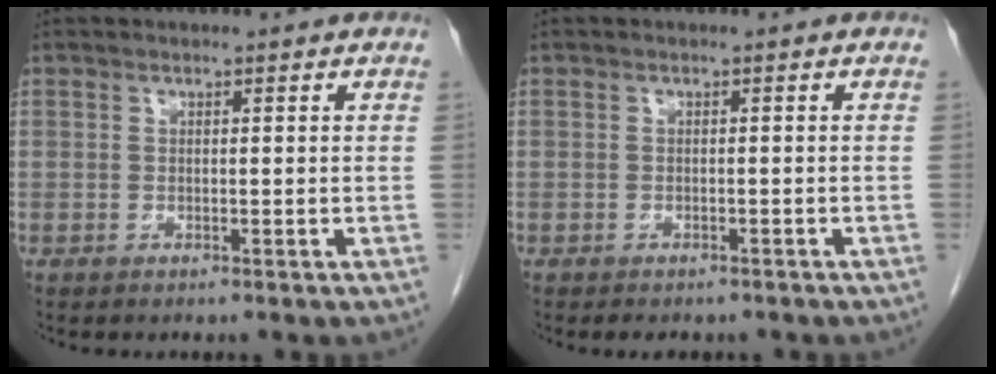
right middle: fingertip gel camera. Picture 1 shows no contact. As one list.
[{"total": 4.2, "force": [-3.6, 1.6, 1.6], "torque": [-0.018, -0.005, -0.039]}]